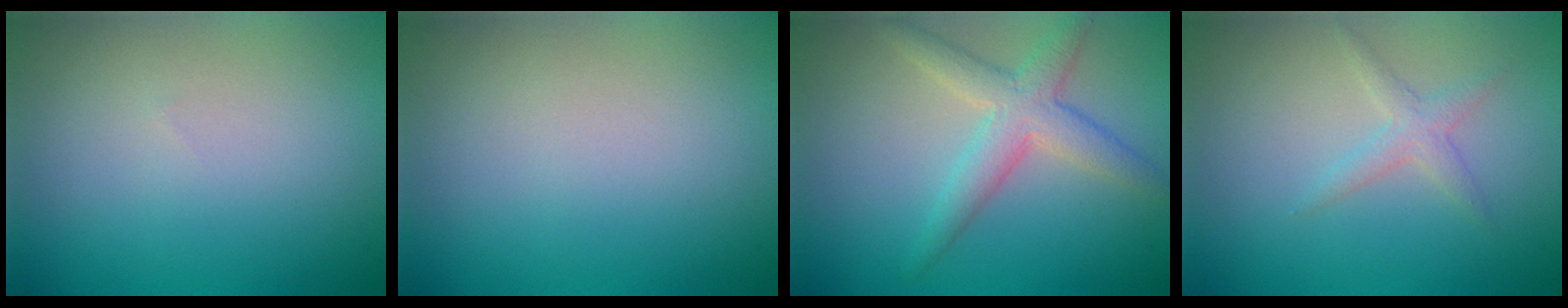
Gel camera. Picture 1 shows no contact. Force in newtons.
{"total": 0.0}
{"total": 3.8, "press": 3.8, "slide": 0.1}
{"total": 1.5, "press": 1.5, "slide": 0.1}